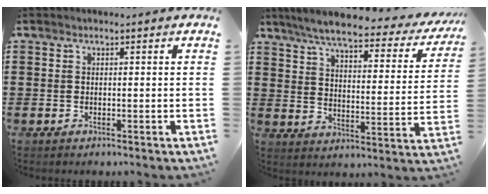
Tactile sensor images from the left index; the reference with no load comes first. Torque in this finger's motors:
{"motor_torque": [2.14, 0.00, 0.92, 0.21]}